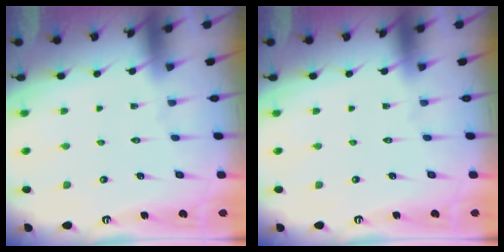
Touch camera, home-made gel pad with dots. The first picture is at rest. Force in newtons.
{"total": 0.0}